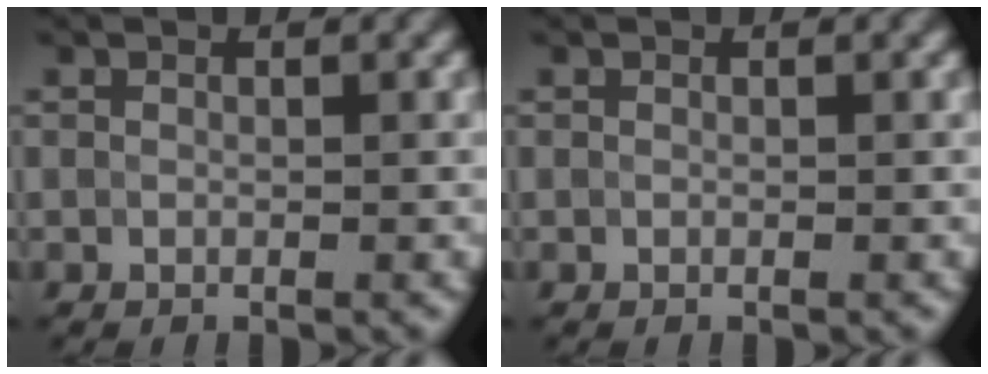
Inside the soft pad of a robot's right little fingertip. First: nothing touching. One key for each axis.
{"total": 0.0}